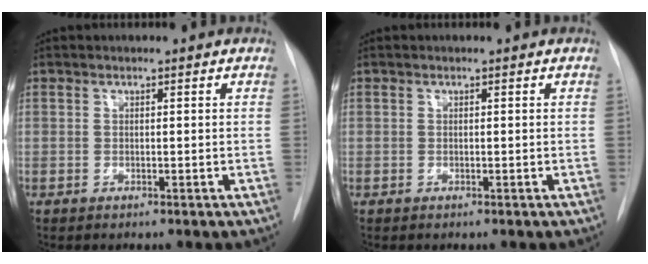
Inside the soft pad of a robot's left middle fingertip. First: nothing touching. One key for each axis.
{"total": 0.0}